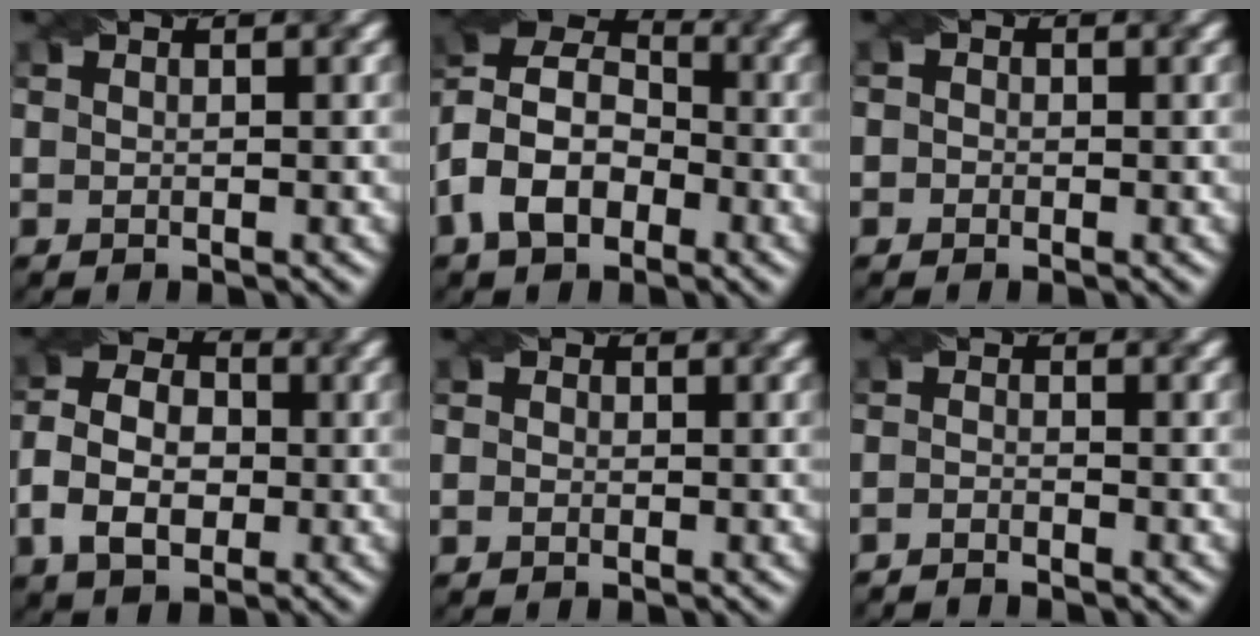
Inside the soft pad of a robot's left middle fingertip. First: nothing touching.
{"total": 8.1, "force": [-3.2, 5.2, 5.3], "torque": [-0.101, 0.013, -0.076]}
{"total": 1.1, "force": [0.1, 1.1, 0.3], "torque": [0.002, 0.001, -0.012]}
{"total": 6.3, "force": [-1.2, 4.5, 4.2], "torque": [-0.080, 0.011, -0.030]}
{"total": 1.0, "force": [-0.1, 0.9, 0.5], "torque": [-0.011, 0.000, -0.006]}
{"total": 1.6, "force": [-1.5, 0.1, 0.5], "torque": [-0.011, -0.006, -0.033]}